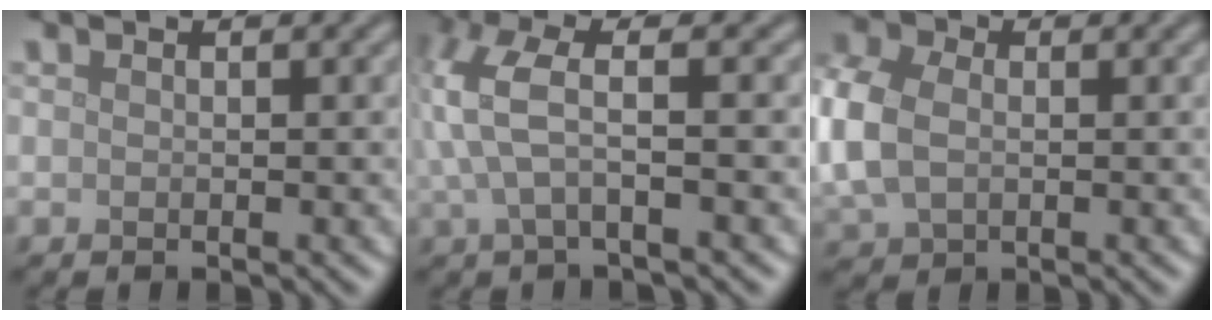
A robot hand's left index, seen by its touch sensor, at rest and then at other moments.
{"total": 5.1, "force": [0.9, 1.7, 4.7], "torque": [-0.116, 0.006, 0.013]}
{"total": 6.3, "force": [-0.1, 4.8, 4.2], "torque": [-0.129, -0.001, 0.001]}